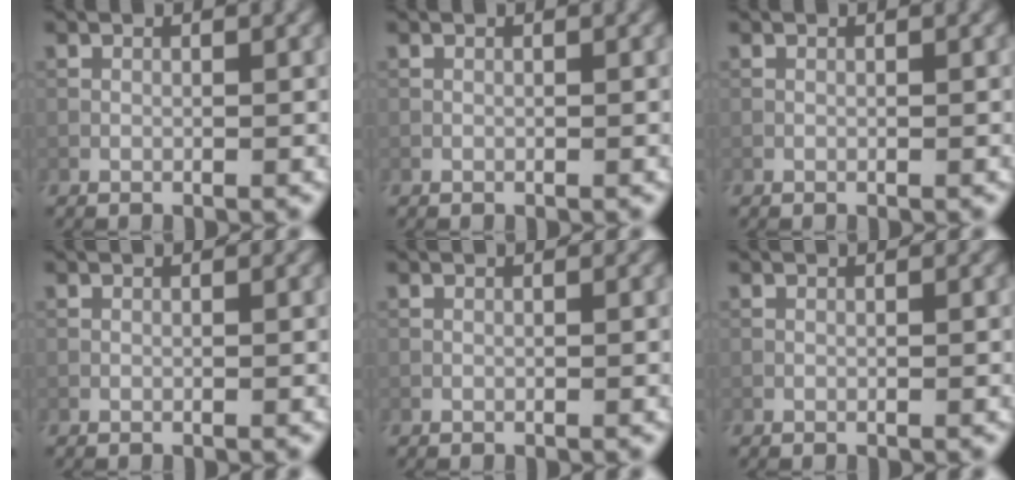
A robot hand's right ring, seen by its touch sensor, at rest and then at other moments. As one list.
[{"total": 0.0}, {"total": 0.0}, {"total": 0.0}, {"total": 0.0}, {"total": 0.0}]